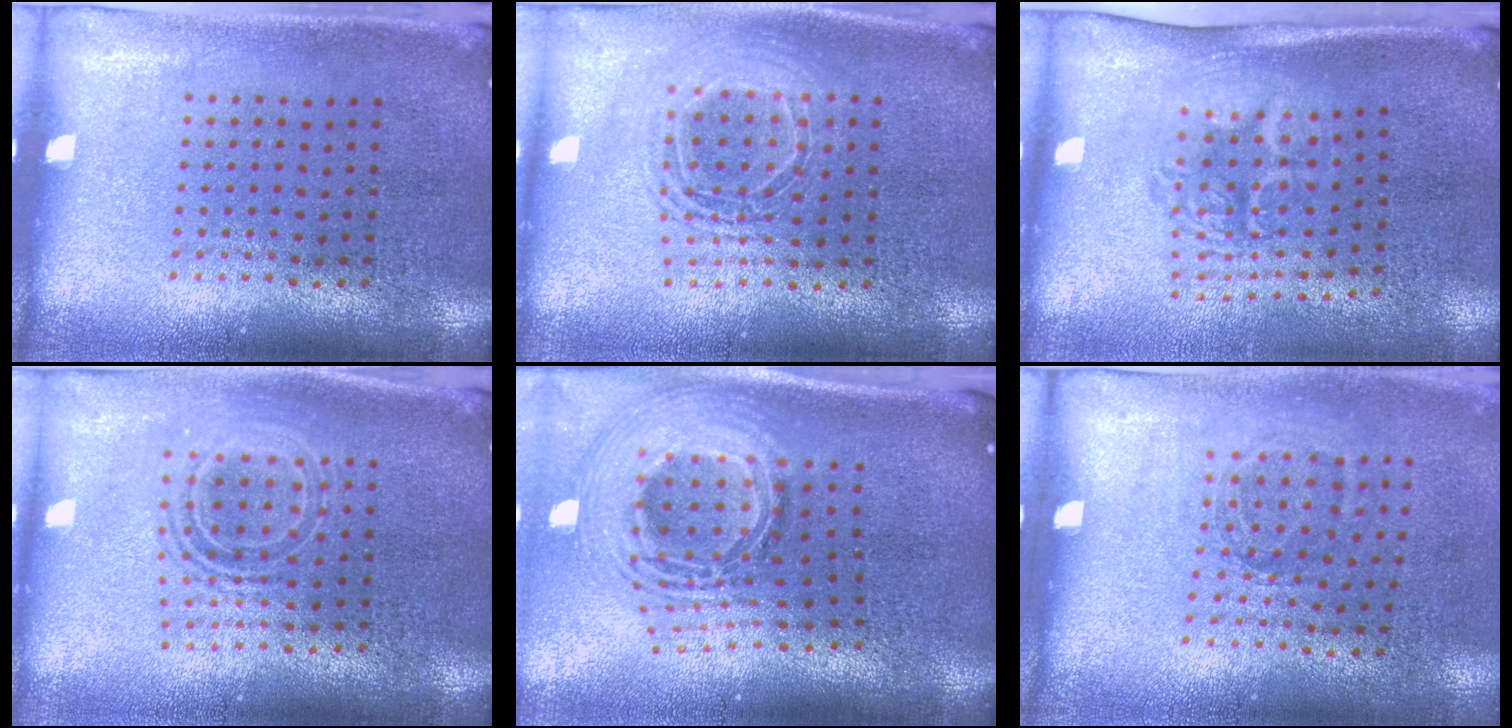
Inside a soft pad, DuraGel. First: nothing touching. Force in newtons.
{"total": 1.6, "press": 1.4, "slide": 0.8}
{"total": 1.7, "press": 1.3, "slide": 1.2}
{"total": 1.6, "press": 1.3, "slide": 1.0}
{"total": 2.9, "press": 2.1, "slide": 2.1}
{"total": 1.1, "press": 0.8, "slide": 0.7}